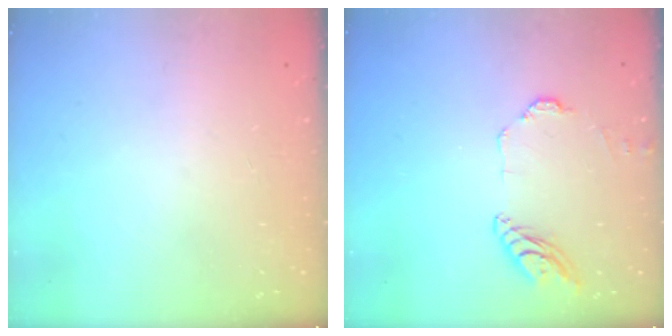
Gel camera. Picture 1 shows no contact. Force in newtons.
{"total": 10.0, "press": 9.9, "slide": 0.6}